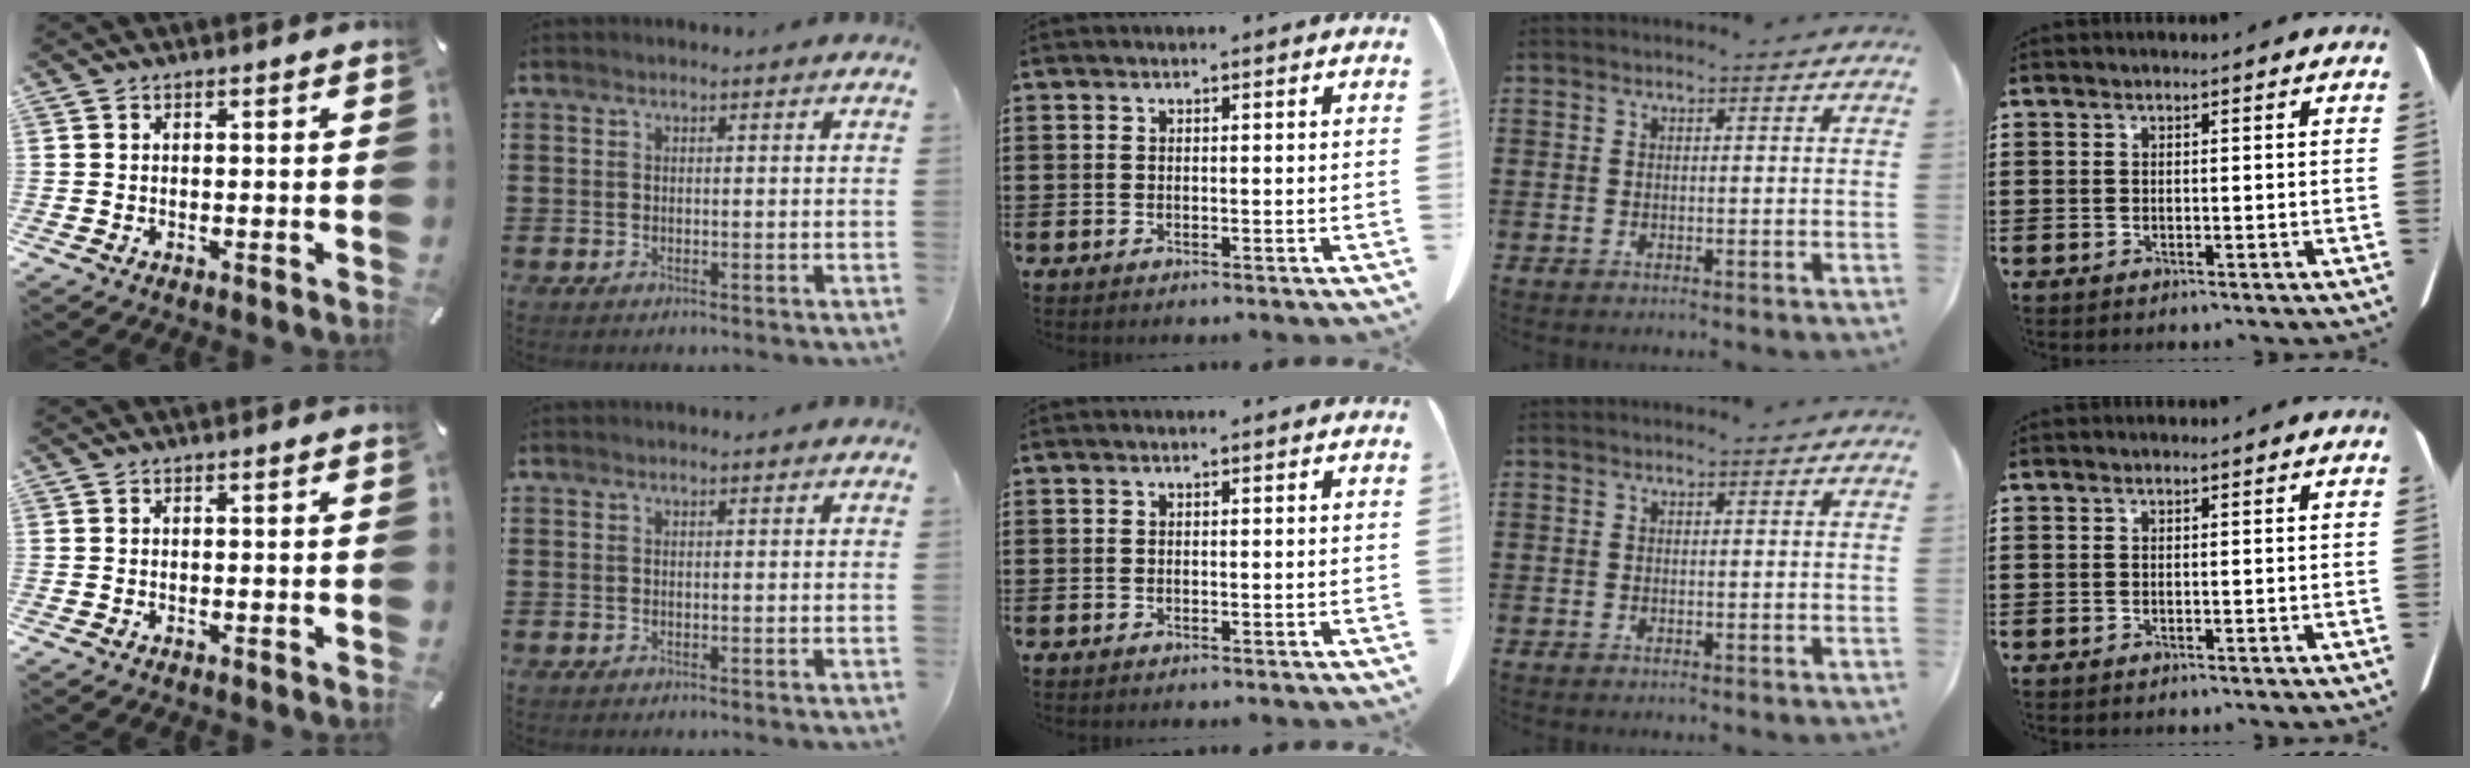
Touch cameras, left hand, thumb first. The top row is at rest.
{}